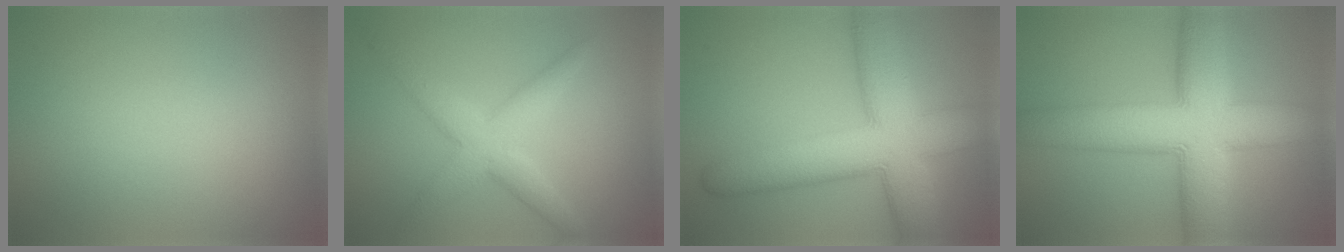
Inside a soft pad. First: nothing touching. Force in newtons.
{"total": 4.2, "press": 4.2, "slide": 0.0}
{"total": 11.2, "press": 11.2, "slide": 0.6}
{"total": 11.9, "press": 11.9, "slide": 0.2}